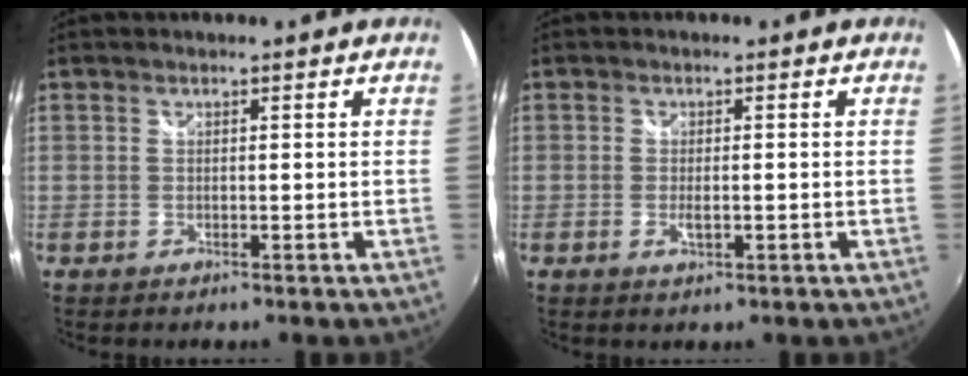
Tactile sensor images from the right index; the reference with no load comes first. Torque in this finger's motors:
{"motor_torque": [-0.05, 0.00, 0.06, 0.00]}